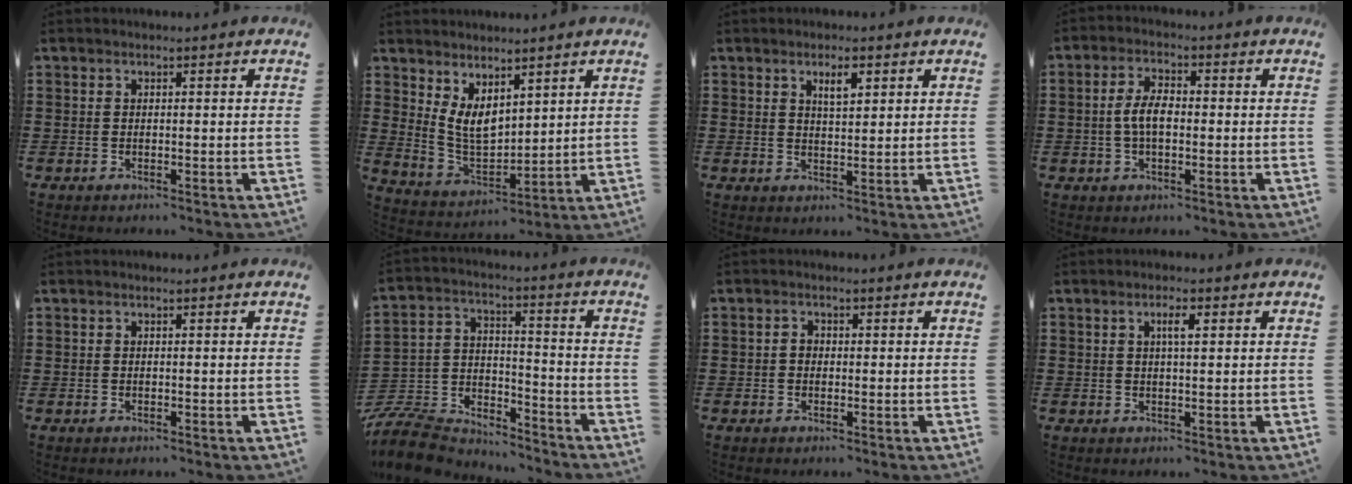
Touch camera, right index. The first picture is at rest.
{"total": 5.3, "force": [3.4, 2.7, 3.1], "torque": [-0.081, -0.016, 0.063]}
{"total": 2.7, "force": [1.4, 0.8, 2.2], "torque": [-0.039, 0.001, 0.021]}
{"total": 5.1, "force": [-0.3, 2.5, 4.5], "torque": [-0.104, -0.001, -0.013]}
{"total": 0.0}
{"total": 9.8, "force": [-9.2, 2.7, 2.3], "torque": [-0.067, 0.013, -0.187]}
{"total": 1.2, "force": [-0.2, 0.9, 0.7], "torque": [-0.016, 0.003, -0.004]}
{"total": 2.5, "force": [0.7, 0.6, 2.3], "torque": [-0.047, 0.007, 0.009]}